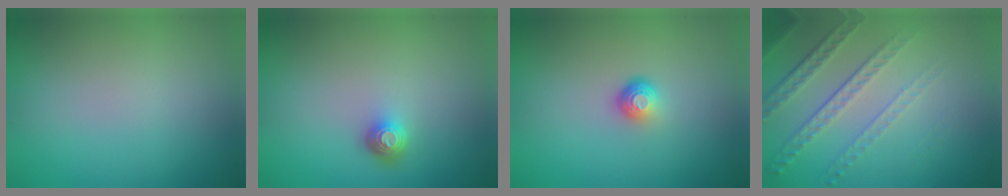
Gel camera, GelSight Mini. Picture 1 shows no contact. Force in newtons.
{"total": 1.7, "press": 1.3, "slide": 1.1}
{"total": 1.8, "press": 1.2, "slide": 1.4}
{"total": 4.9, "press": 3.2, "slide": 3.7}